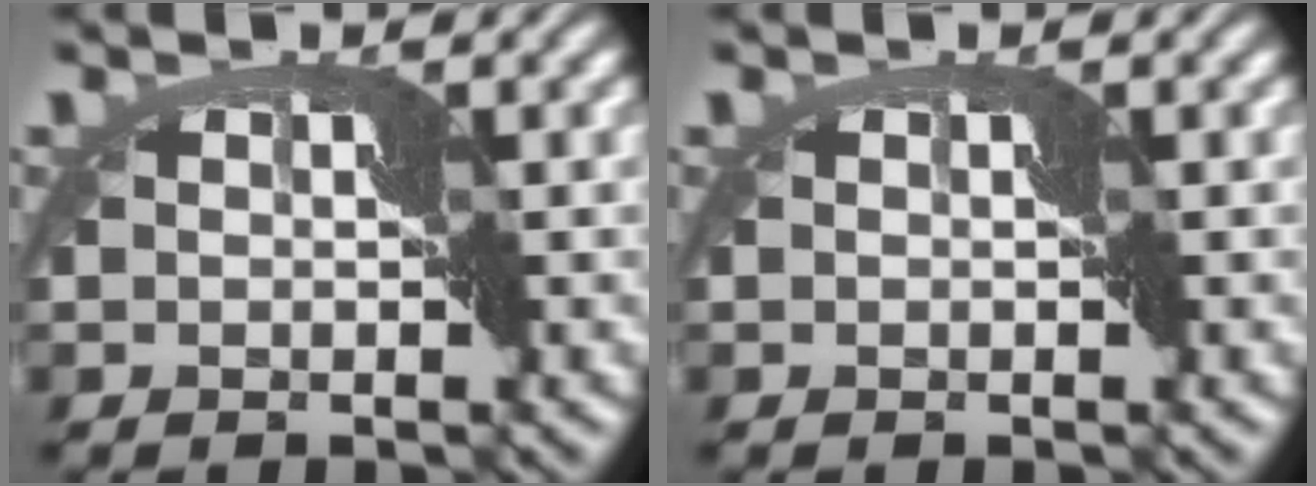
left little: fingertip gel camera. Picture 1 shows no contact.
{"total": 0.0}